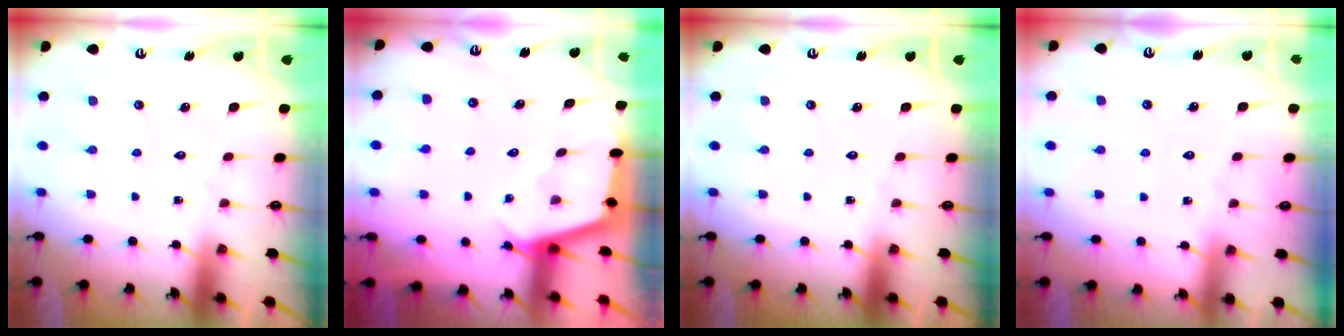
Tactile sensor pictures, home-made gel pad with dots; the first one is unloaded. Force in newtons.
{"total": 2.9, "press": 2.9, "slide": 0.3}
{"total": 0.0}
{"total": 2.5, "press": 2.4, "slide": 0.4}